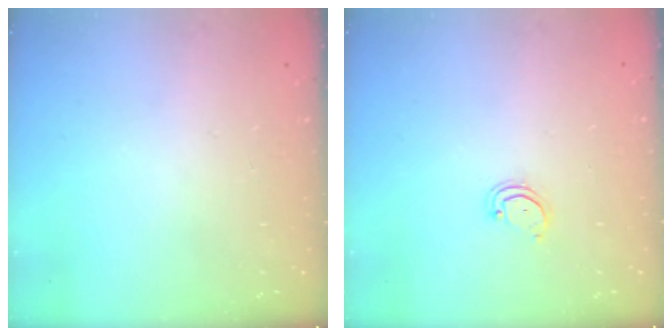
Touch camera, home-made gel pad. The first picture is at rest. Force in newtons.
{"total": 3.0, "press": 3.0, "slide": 0.2}